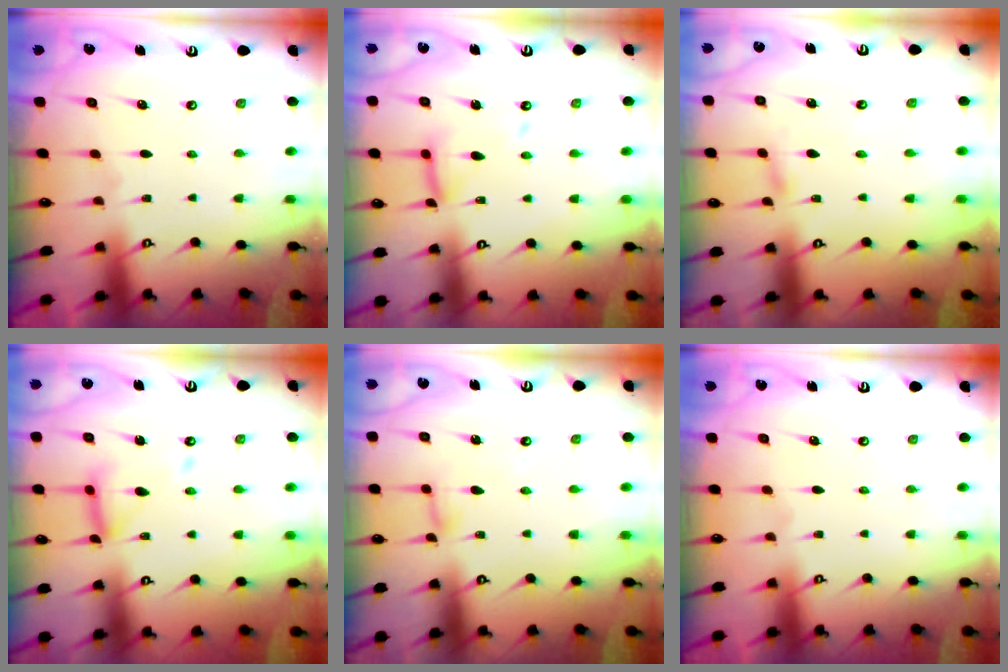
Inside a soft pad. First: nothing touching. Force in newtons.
{"total": 11.6, "press": 11.6, "slide": 1.1}
{"total": 2.8, "press": 2.8, "slide": 0.3}
{"total": 11.4, "press": 11.3, "slide": 1.2}
{"total": 3.7, "press": 3.7, "slide": 0.3}
{"total": 0.0}